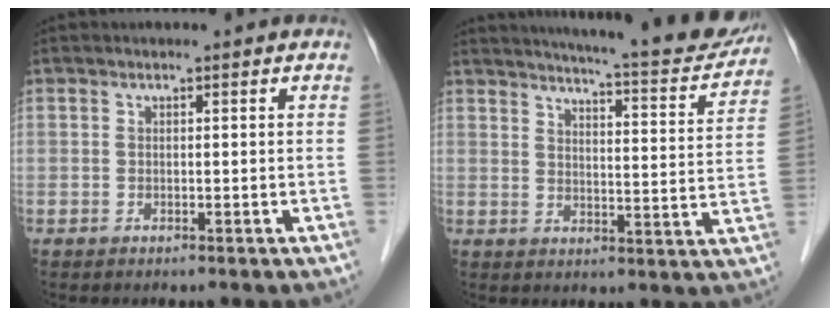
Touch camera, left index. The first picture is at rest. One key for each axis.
{"total": 17.1, "fx": 15.8, "fy": 1.6, "fz": 6.5, "tx": -0.092, "ty": -0.042, "tz": 0.192}